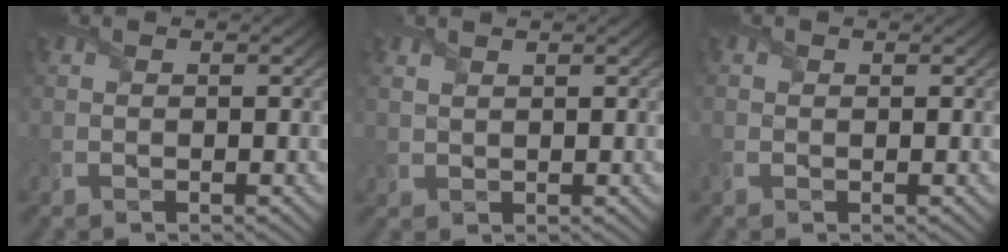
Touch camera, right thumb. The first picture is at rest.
{"total": 1.2, "force": [1.1, 0.2, 0.5], "torque": [-0.016, 0.001, 0.027]}
{"total": 0.8, "force": [0.1, 0.6, 0.6], "torque": [-0.015, -0.001, 0.002]}